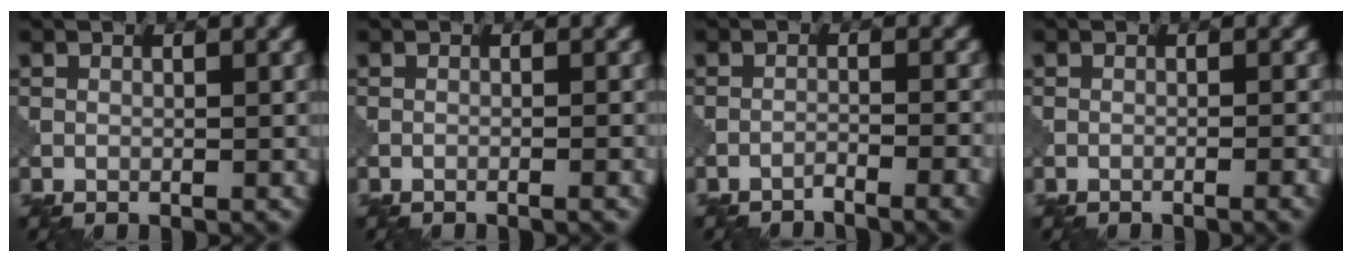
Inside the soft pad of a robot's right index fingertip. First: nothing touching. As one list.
[{"total": 1.3, "force": [-0.7, 0.4, 1.1], "torque": [-0.011, 0.004, -0.017]}, {"total": 3.0, "force": [-2.3, 0.5, 1.9], "torque": [-0.027, 0.003, -0.044]}, {"total": 2.3, "force": [-1.3, 0.6, 1.8], "torque": [-0.018, 0.008, -0.025]}]